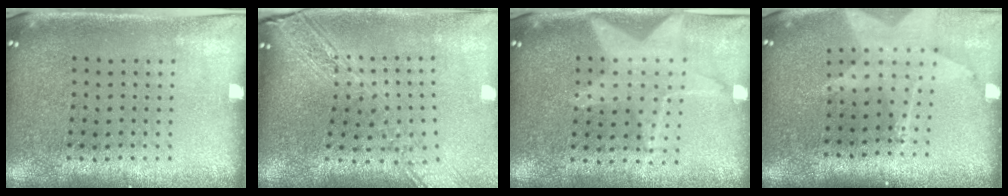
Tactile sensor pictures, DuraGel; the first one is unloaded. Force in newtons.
{"total": 2.9, "press": 2.3, "slide": 1.9}
{"total": 1.2, "press": 1.2, "slide": 0.2}
{"total": 1.8, "press": 1.4, "slide": 1.0}